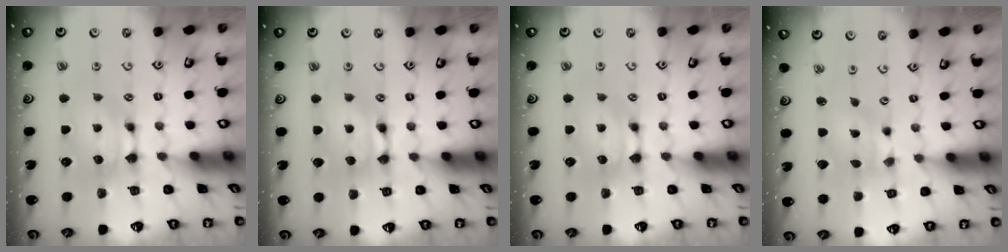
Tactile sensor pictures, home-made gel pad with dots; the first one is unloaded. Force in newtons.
{"total": 1.6, "press": 1.5, "slide": 0.1}
{"total": 0.0}
{"total": 1.6, "press": 0.9, "slide": 1.4}